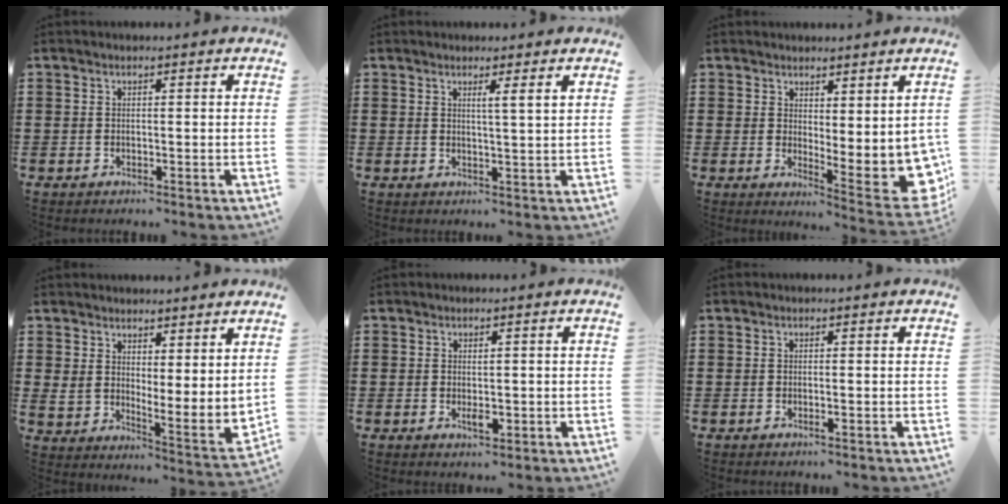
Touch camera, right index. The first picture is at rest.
{"total": 2.0, "force": [1.1, -0.4, 1.6], "torque": [-0.034, -0.005, 0.018]}
{"total": 3.9, "force": [2.0, 1.6, 2.9], "torque": [-0.048, -0.029, 0.041]}
{"total": 3.9, "force": [3.9, 0.6, 0.3], "torque": [-0.032, -0.032, 0.070]}
{"total": 1.6, "force": [-0.2, 0.8, 1.4], "torque": [-0.026, -0.001, -0.004]}
{"total": 0.6, "force": [-0.2, -0.1, 0.5], "torque": [-0.009, -0.004, -0.002]}